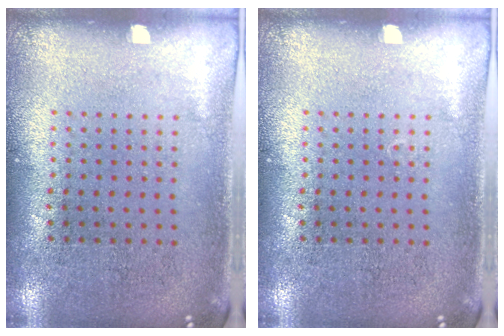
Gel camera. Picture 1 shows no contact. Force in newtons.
{"total": 0.0}